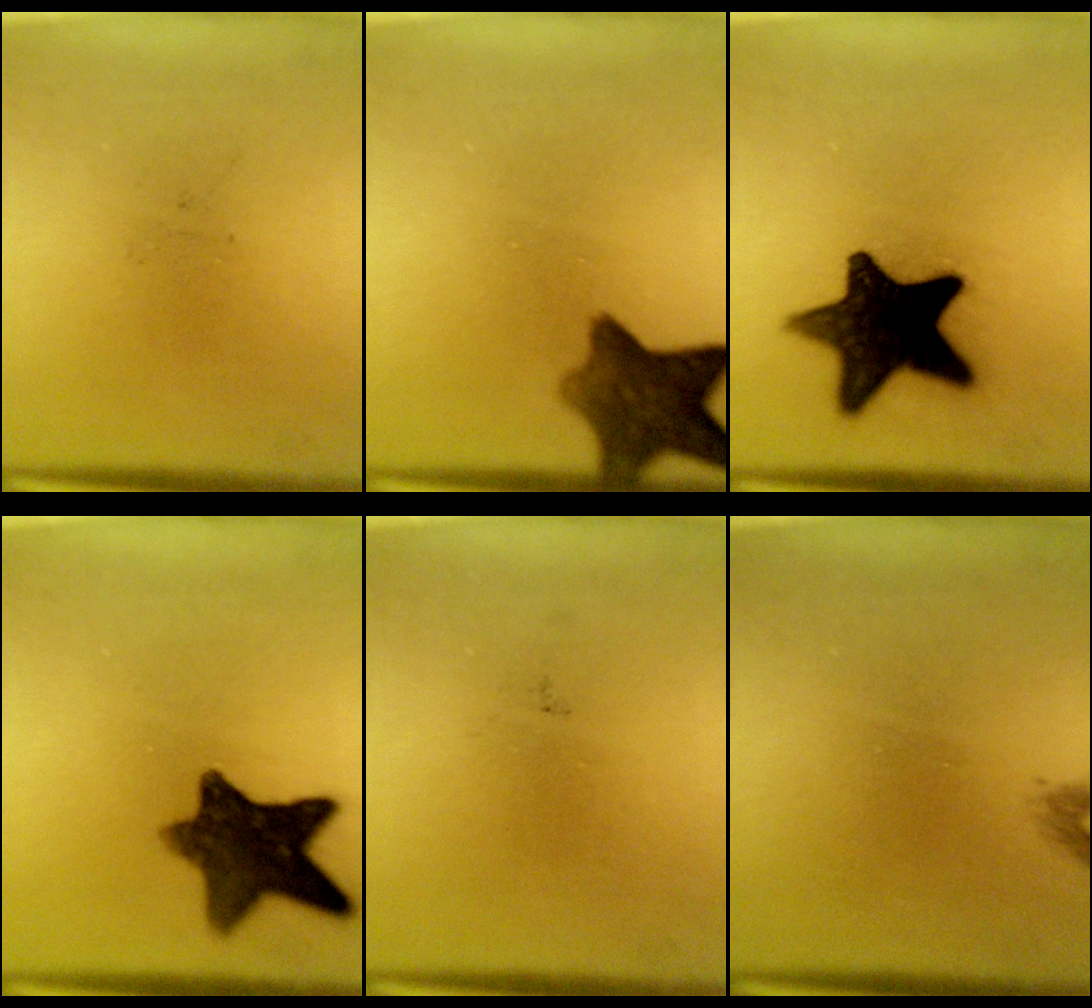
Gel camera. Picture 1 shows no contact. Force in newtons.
{"total": 8.7}
{"total": 15.8}
{"total": 10.8}
{"total": 0.0}
{"total": 0.9}